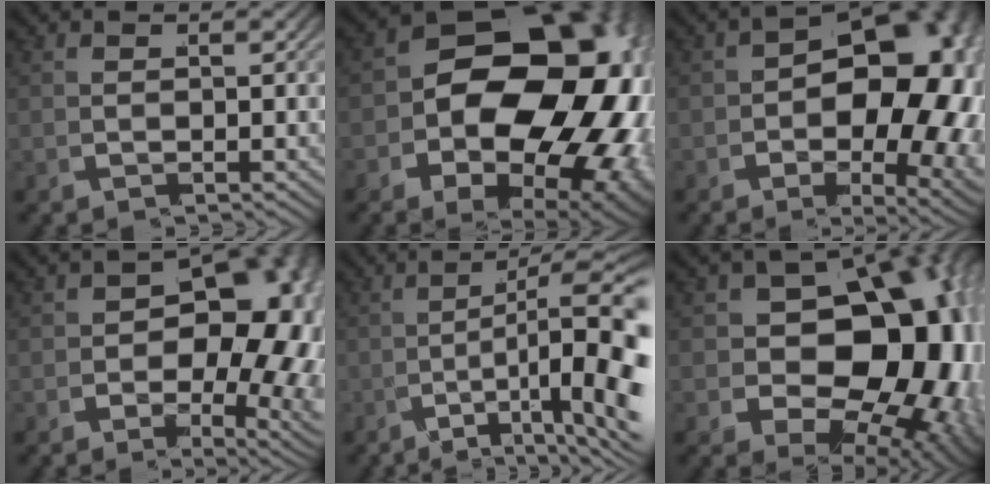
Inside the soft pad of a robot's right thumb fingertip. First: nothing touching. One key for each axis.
{"total": 24.4, "fx": -0.3, "fy": 16.3, "fz": 18.1, "tx": -0.263, "ty": -0.052, "tz": 0.015}
{"total": 16.8, "fx": -0.4, "fy": 10.4, "fz": 13.2, "tx": -0.175, "ty": -0.038, "tz": 0.008}
{"total": 13.3, "fx": 0.0, "fy": 8.6, "fz": 10.1, "tx": -0.131, "ty": -0.026, "tz": 0.004}
{"total": 9.4, "fx": -2.7, "fy": 4.4, "fz": 7.9, "tx": -0.123, "ty": -0.023, "tz": -0.028}
{"total": 22.4, "fx": -0.7, "fy": 15.2, "fz": 16.4, "tx": -0.266, "ty": -0.074, "tz": 0.022}